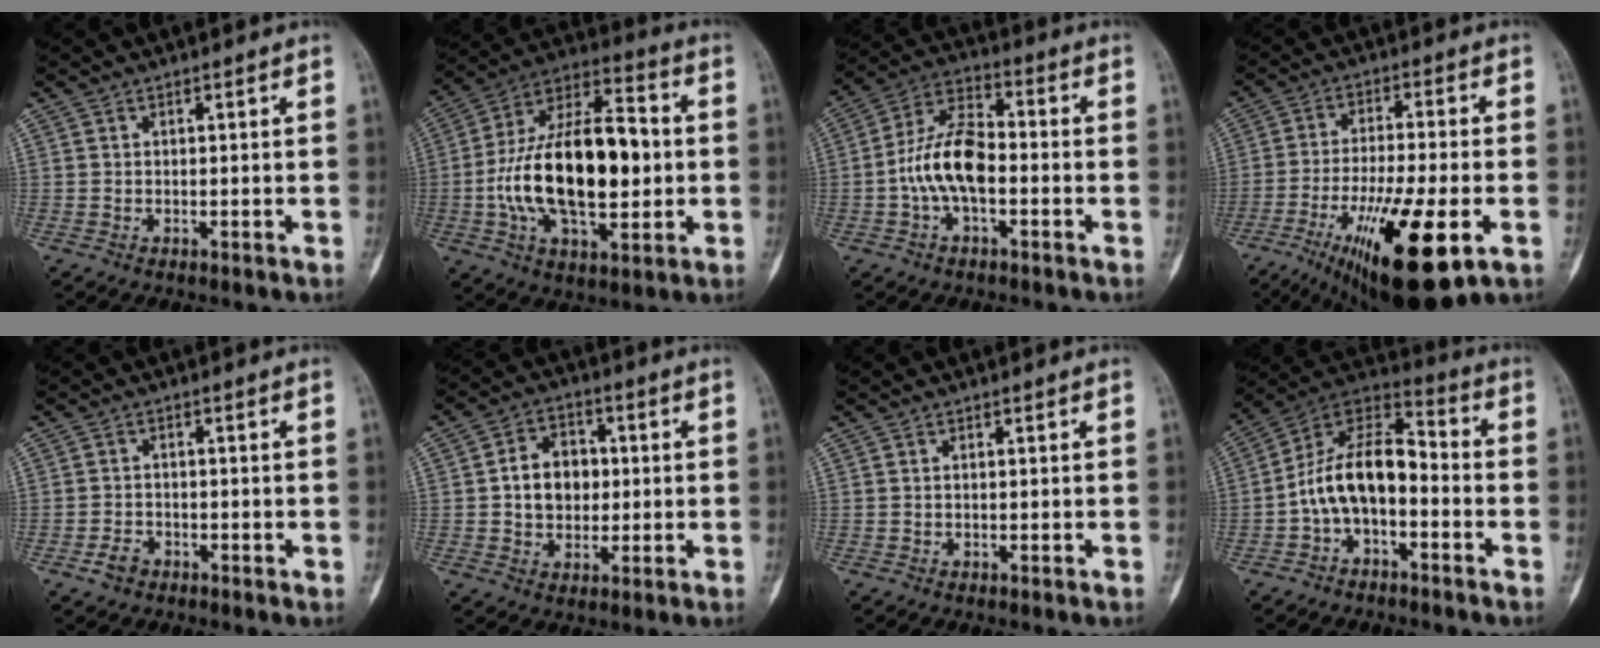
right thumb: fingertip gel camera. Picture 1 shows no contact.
{"total": 24.8, "force": [-1.3, 12.5, 21.3], "torque": [-0.359, 0.029, -0.020]}
{"total": 11.7, "force": [-2.1, 6.0, 9.8], "torque": [-0.190, 0.040, -0.047]}
{"total": 20.2, "force": [-8.1, 5.4, 17.7], "torque": [-0.296, -0.006, -0.121]}
{"total": 2.4, "force": [-1.5, 1.8, 0.7], "torque": [-0.010, 0.012, -0.027]}
{"total": 9.2, "force": [0.4, 7.1, 5.8], "torque": [-0.062, 0.014, 0.002]}
{"total": 0.0}
{"total": 13.5, "force": [-3.1, 7.6, 10.6], "torque": [-0.171, 0.070, -0.065]}